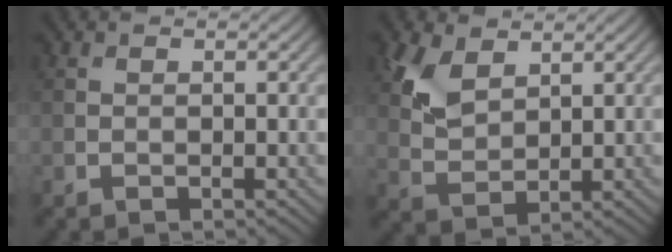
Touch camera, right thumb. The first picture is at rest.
{"total": 5.6, "force": [3.0, 3.2, 3.5], "torque": [-0.088, -0.001, 0.064]}